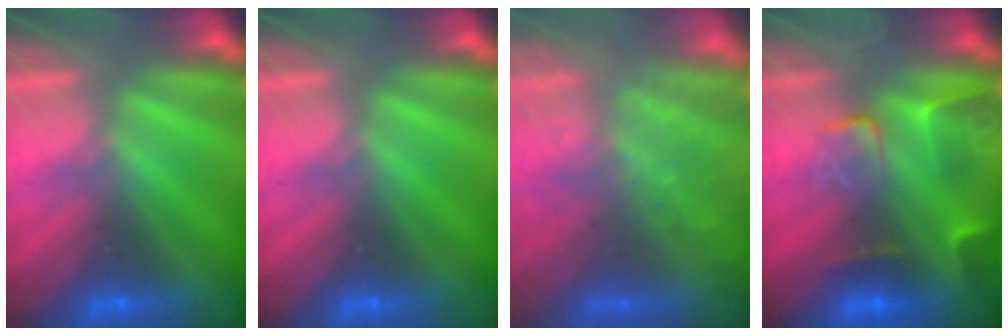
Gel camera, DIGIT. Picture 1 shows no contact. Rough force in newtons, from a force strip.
{"total": 0.0}
{"total": 7.5}
{"total": 8.4}